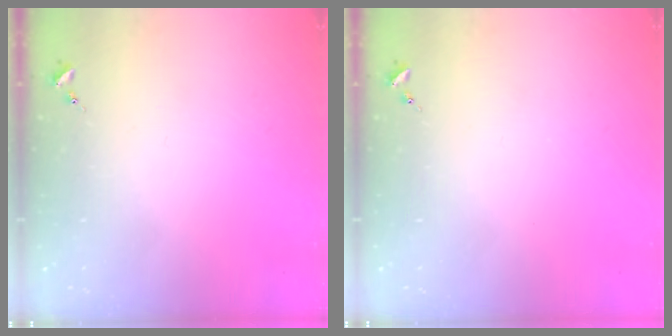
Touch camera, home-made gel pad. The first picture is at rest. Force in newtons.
{"total": 0.0}